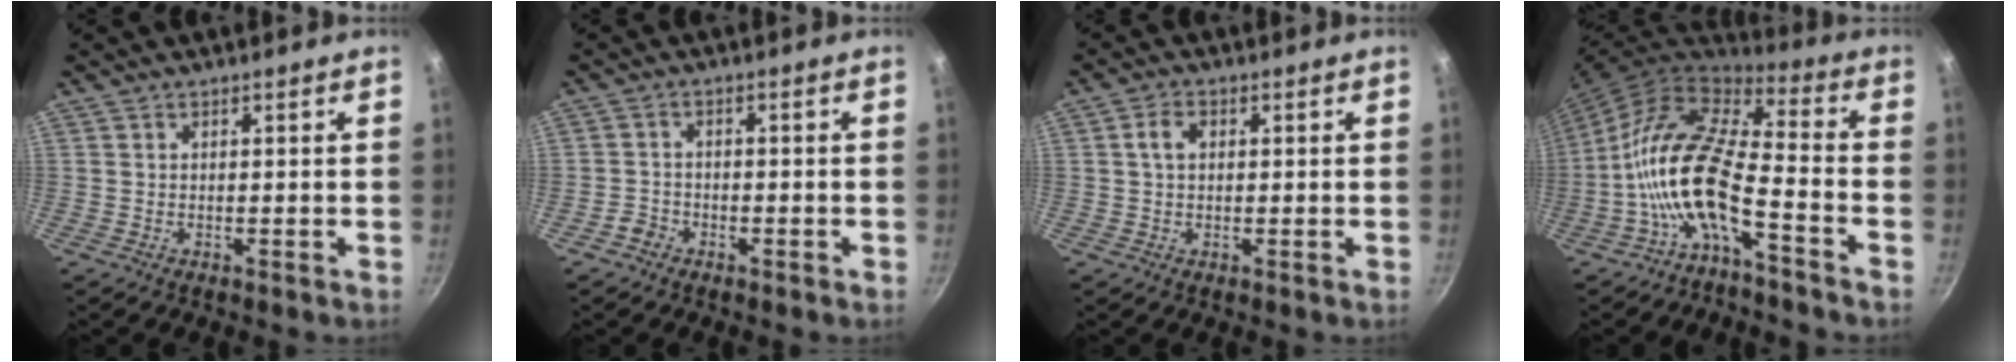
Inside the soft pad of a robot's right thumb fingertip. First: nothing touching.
{"total": 2.4, "force": [-1.7, 1.6, 0.5], "torque": [-0.005, 0.022, -0.028]}
{"total": 3.3, "force": [0.7, 2.3, 2.3], "torque": [-0.036, 0.007, 0.009]}
{"total": 15.1, "force": [-5.7, 5.5, 12.8], "torque": [-0.246, 0.056, -0.123]}